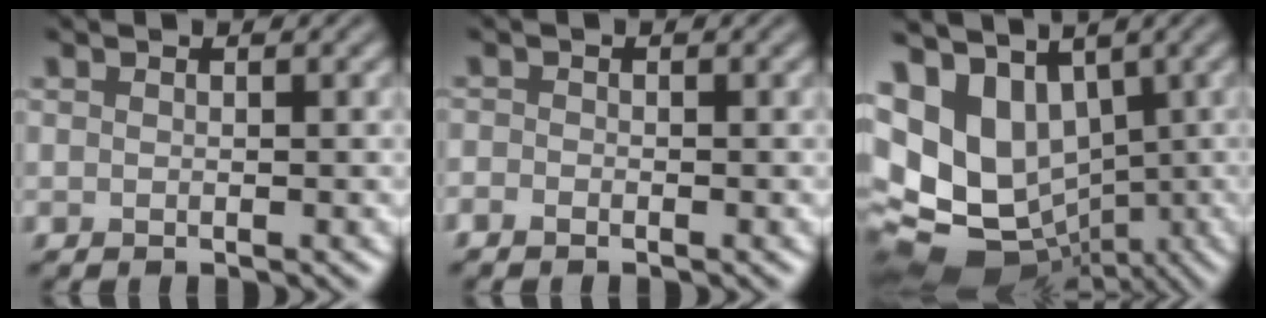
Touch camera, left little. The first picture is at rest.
{"total": 0.7, "force": [-0.6, 0.3, 0.3], "torque": [-0.003, -0.002, -0.013]}
{"total": 12.0, "force": [0.1, 9.6, 7.2], "torque": [-0.146, -0.015, 0.033]}